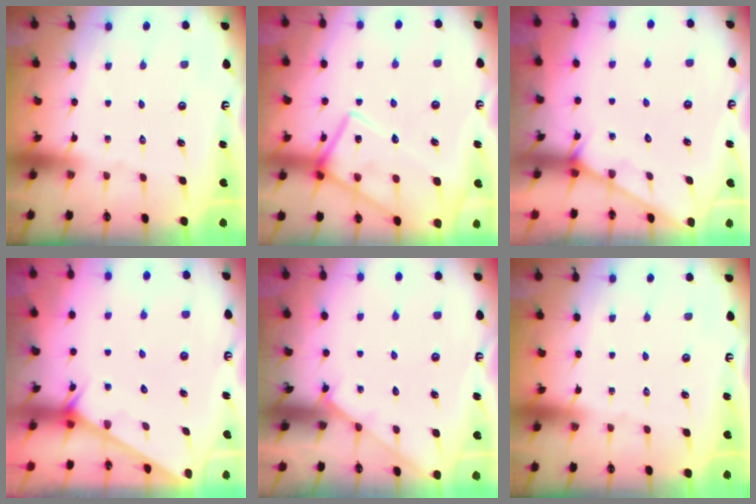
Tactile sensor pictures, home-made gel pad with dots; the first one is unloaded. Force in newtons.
{"total": 16.8, "press": 16.7, "slide": 1.2}
{"total": 2.0, "press": 2.0, "slide": 0.1}
{"total": 1.5, "press": 1.5, "slide": 0.1}
{"total": 2.9, "press": 2.9, "slide": 0.3}
{"total": 0.0}